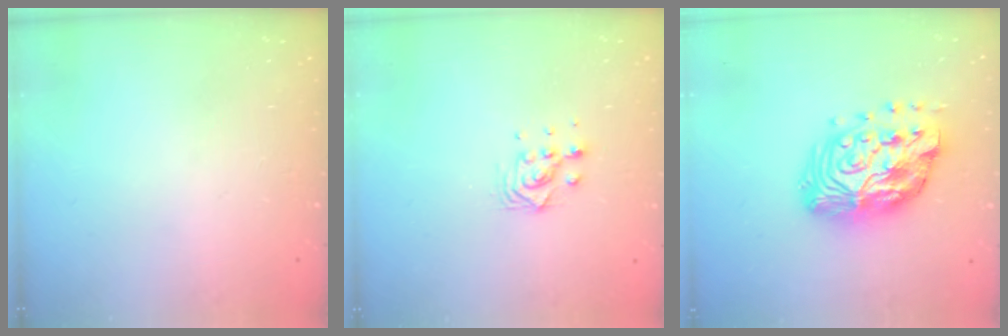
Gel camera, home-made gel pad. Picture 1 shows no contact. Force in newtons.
{"total": 6.9, "press": 6.9, "slide": 0.4}
{"total": 18.2, "press": 18.1, "slide": 1.3}